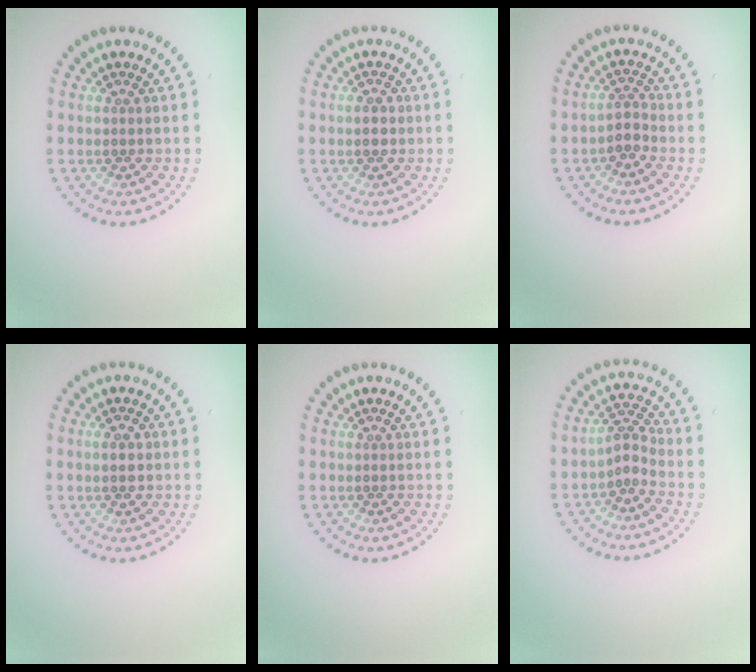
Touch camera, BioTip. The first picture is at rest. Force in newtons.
{"total": 1.2, "press": 1.2, "slide": 0.1}
{"total": 1.7, "press": 1.3, "slide": 1.1}
{"total": 2.2, "press": 2.2, "slide": 0.1}
{"total": 0.0}
{"total": 2.0, "press": 1.4, "slide": 1.4}